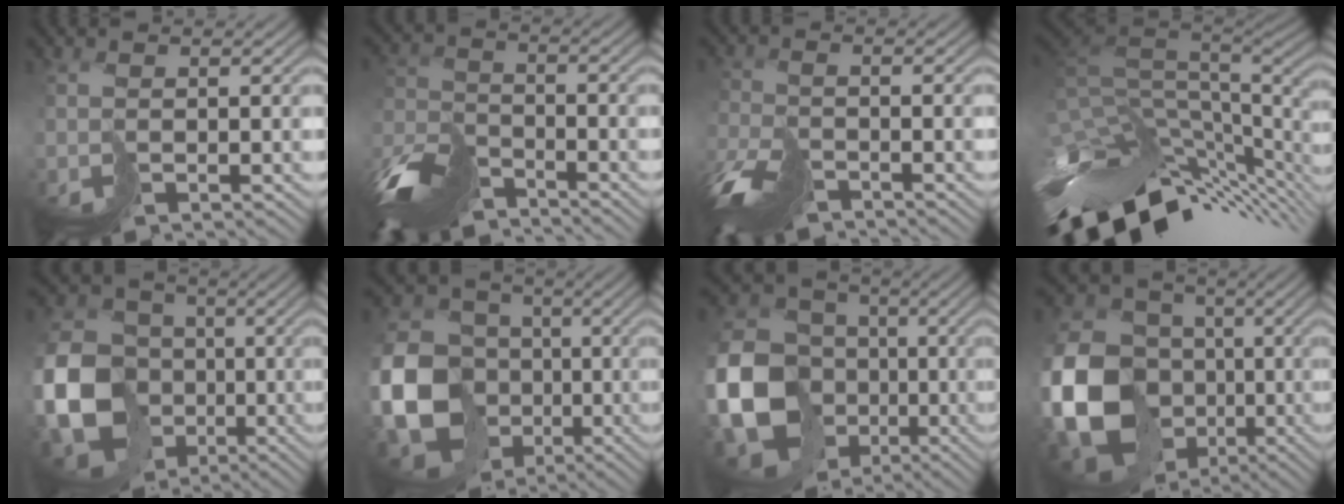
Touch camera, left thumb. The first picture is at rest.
{"total": 11.6, "force": [-9.5, 4.4, 4.8], "torque": [-0.119, -0.020, -0.191]}
{"total": 7.6, "force": [-6.1, 2.7, 3.7], "torque": [-0.093, -0.022, -0.122]}
{"total": 12.2, "force": [-2.6, 6.4, 10.1], "torque": [-0.210, -0.019, -0.031]}
{"total": 16.2, "force": [-3.7, 13.8, 7.6], "torque": [-0.224, -0.035, -0.065]}
{"total": 18.7, "force": [-4.1, 16.2, 8.3], "torque": [-0.227, -0.044, -0.092]}
{"total": 20.5, "force": [-4.8, 17.9, 8.7], "torque": [-0.240, -0.042, -0.109]}
{"total": 21.0, "force": [-4.4, 18.3, 9.3], "torque": [-0.250, -0.046, -0.096]}